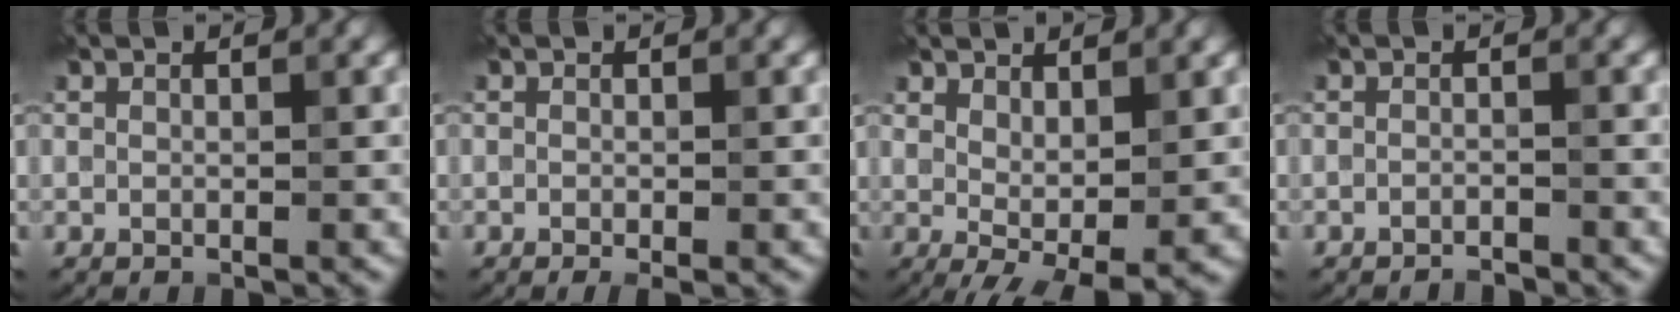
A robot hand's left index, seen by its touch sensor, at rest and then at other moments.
{"total": 1.2, "force": [-0.5, 0.3, 1.0], "torque": [-0.017, -0.007, -0.007]}
{"total": 3.5, "force": [1.0, 1.1, 3.2], "torque": [-0.055, -0.013, 0.025]}
{"total": 1.2, "force": [-1.1, 0.1, 0.3], "torque": [-0.001, 0.000, -0.022]}